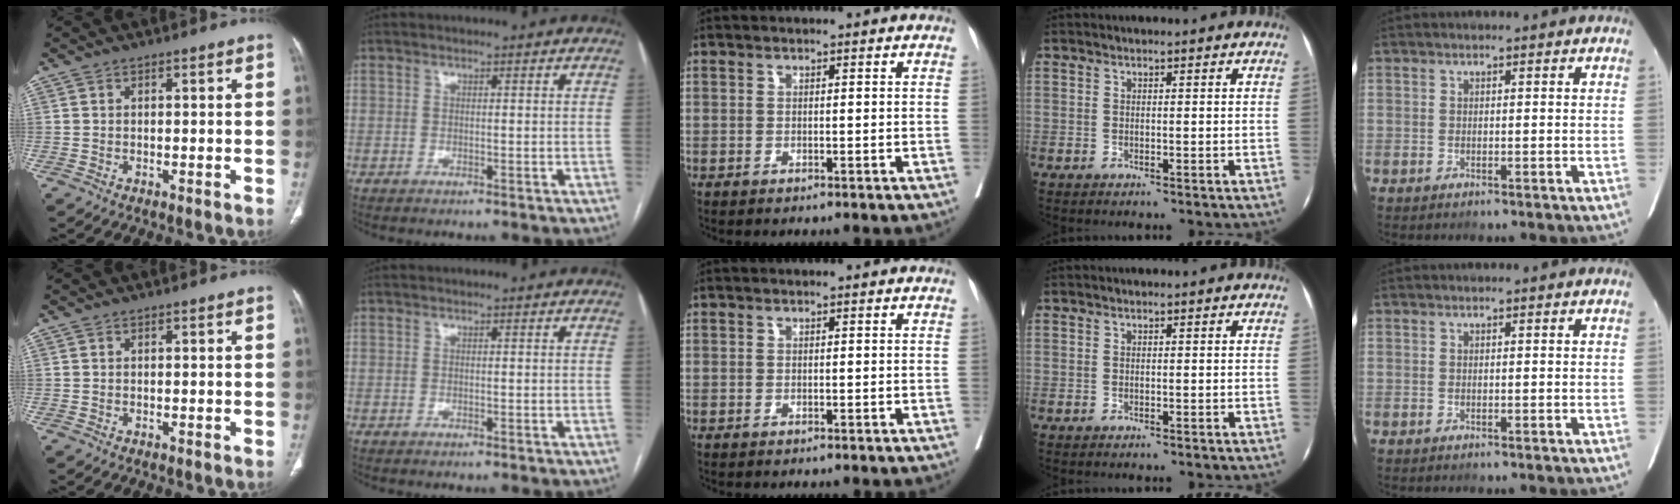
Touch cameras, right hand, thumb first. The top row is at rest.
{}